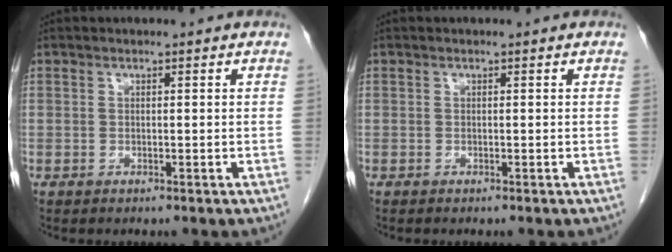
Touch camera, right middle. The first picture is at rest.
{"total": 0.0}